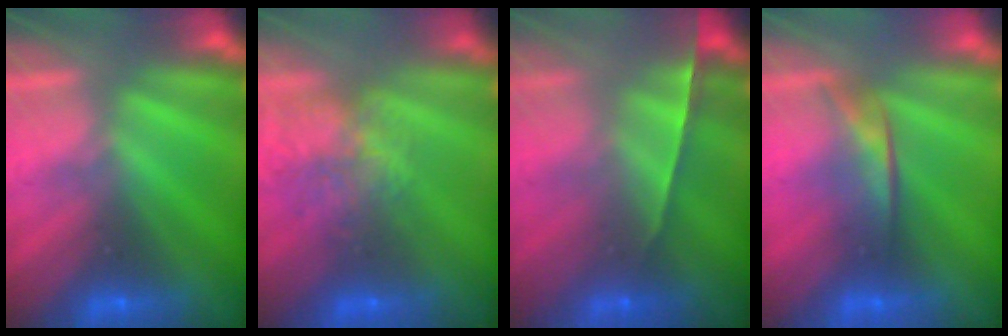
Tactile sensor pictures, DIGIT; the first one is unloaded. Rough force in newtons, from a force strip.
{"total": 7.7}
{"total": 1.4}
{"total": 1.8}